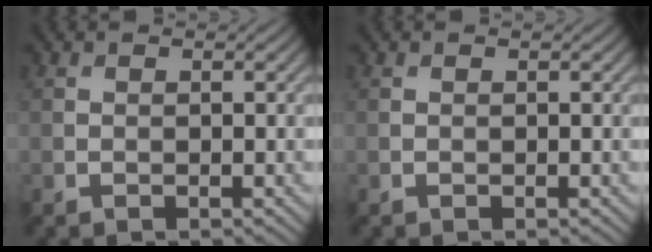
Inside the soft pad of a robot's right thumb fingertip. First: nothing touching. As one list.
[{"total": 0.0}]